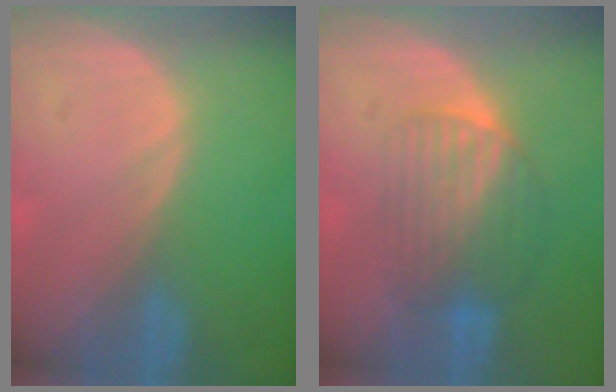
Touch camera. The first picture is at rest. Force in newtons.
{"total": 6.4, "press": 6.3, "slide": 1.1}